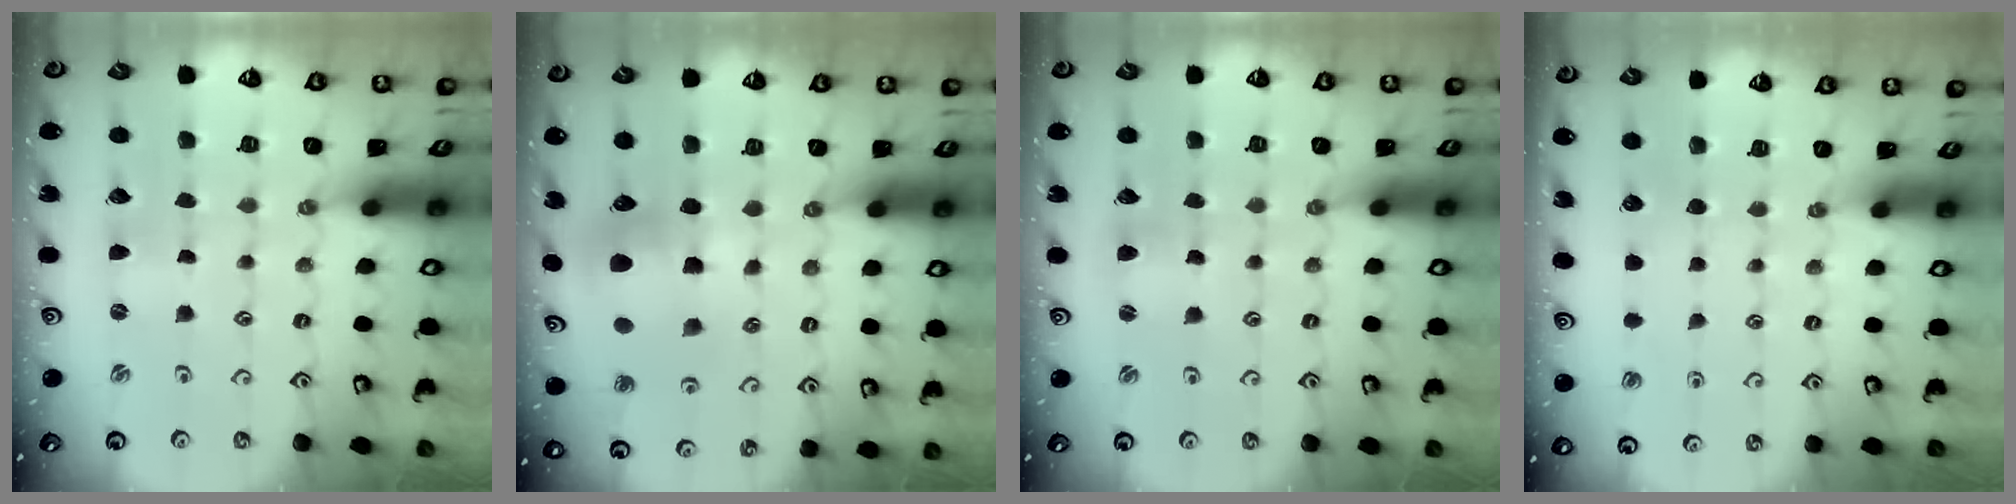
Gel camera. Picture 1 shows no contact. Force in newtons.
{"total": 9.2, "press": 9.2, "slide": 1.1}
{"total": 2.2, "press": 2.2, "slide": 0.3}
{"total": 0.0}